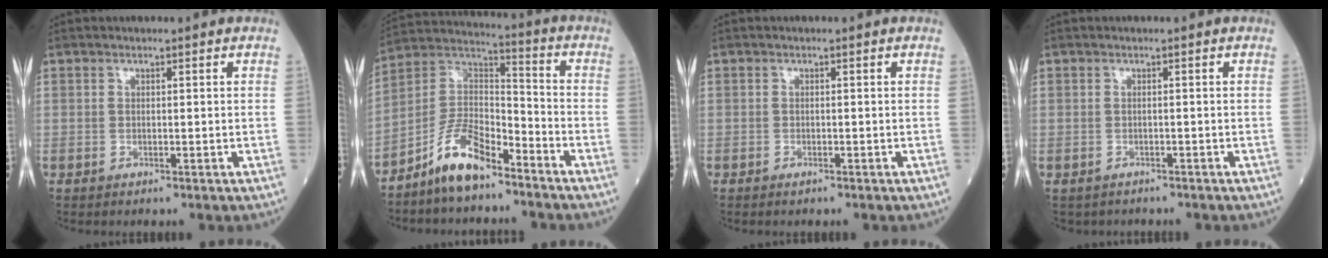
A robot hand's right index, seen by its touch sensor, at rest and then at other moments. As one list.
[{"total": 10.3, "force": [-7.6, 3.5, 6.1], "torque": [-0.128, 0.019, -0.148]}, {"total": 0.6, "force": [-0.5, 0.2, 0.2], "torque": [-0.007, 0.000, -0.008]}, {"total": 2.3, "force": [-1.8, 1.4, -0.3], "torque": [-0.008, 0.003, -0.031]}]